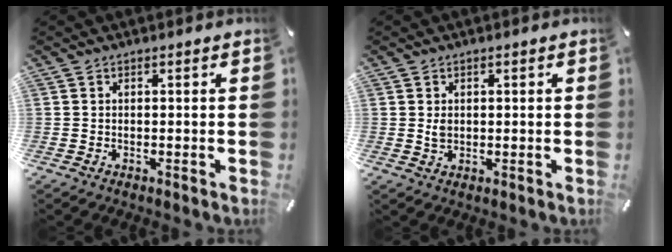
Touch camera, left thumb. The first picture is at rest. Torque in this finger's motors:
{"motor_torque": [0.27, 0.22, 0.14, -0.17, 0.00]}